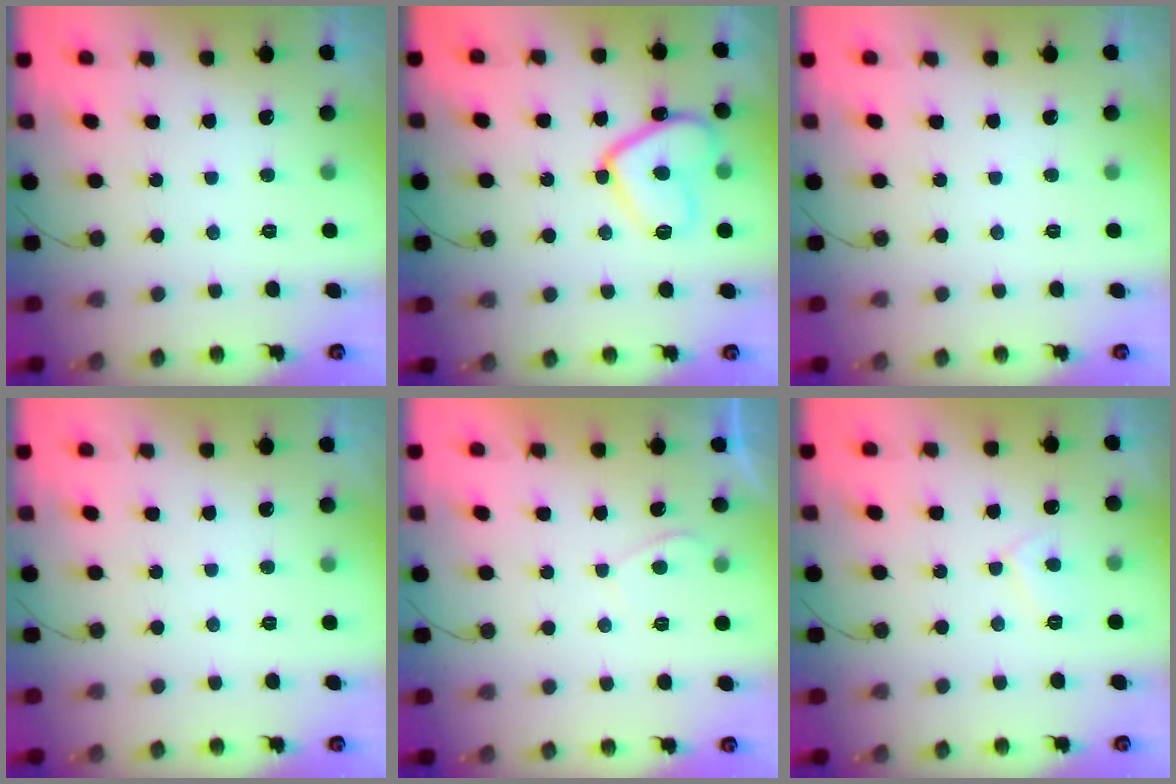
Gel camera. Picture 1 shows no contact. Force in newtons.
{"total": 13.5, "press": 13.5, "slide": 1.0}
{"total": 0.0}
{"total": 0.0}
{"total": 0.8, "press": 0.7, "slide": 0.5}
{"total": 6.3, "press": 6.3, "slide": 0.5}